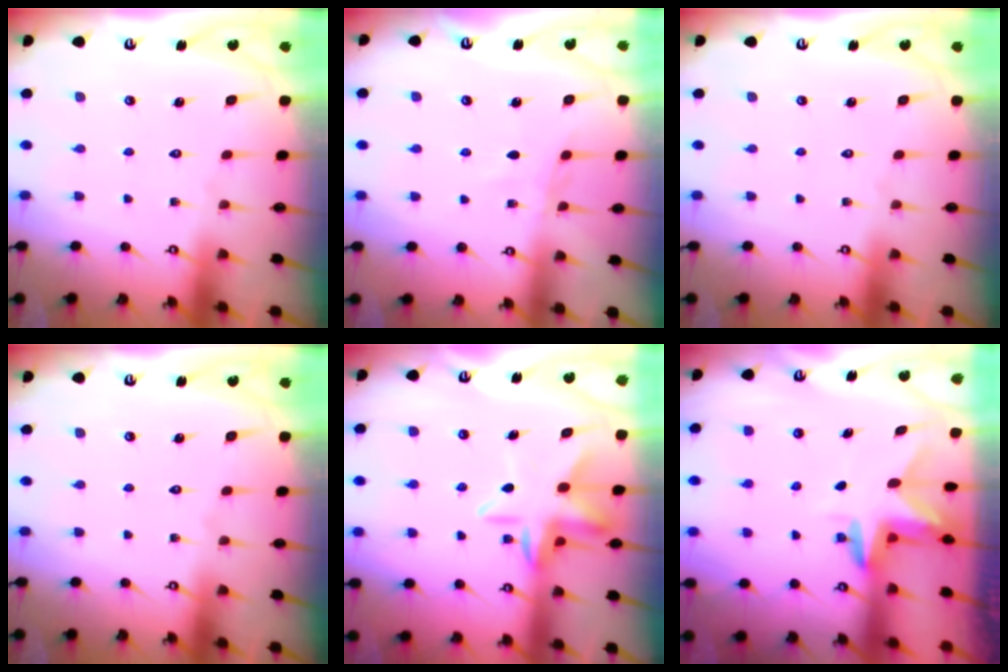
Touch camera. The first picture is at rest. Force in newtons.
{"total": 5.1, "press": 5.1, "slide": 0.5}
{"total": 0.0}
{"total": 0.0}
{"total": 9.9, "press": 9.7, "slide": 1.6}
{"total": 3.2, "press": 3.2, "slide": 0.2}